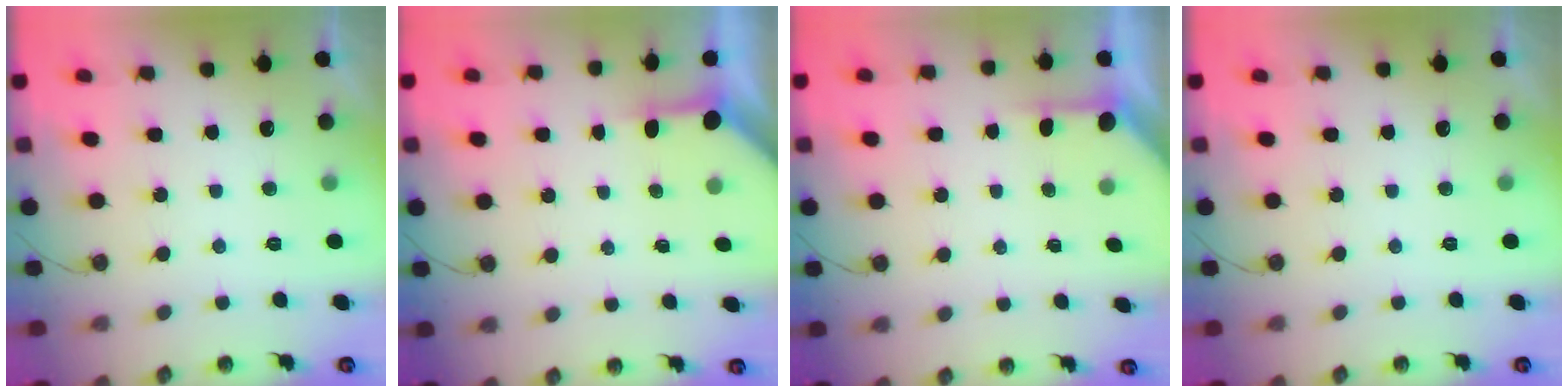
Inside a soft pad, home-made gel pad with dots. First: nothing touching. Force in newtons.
{"total": 3.0, "press": 3.0, "slide": 0.3}
{"total": 2.2, "press": 2.2, "slide": 0.3}
{"total": 0.0}